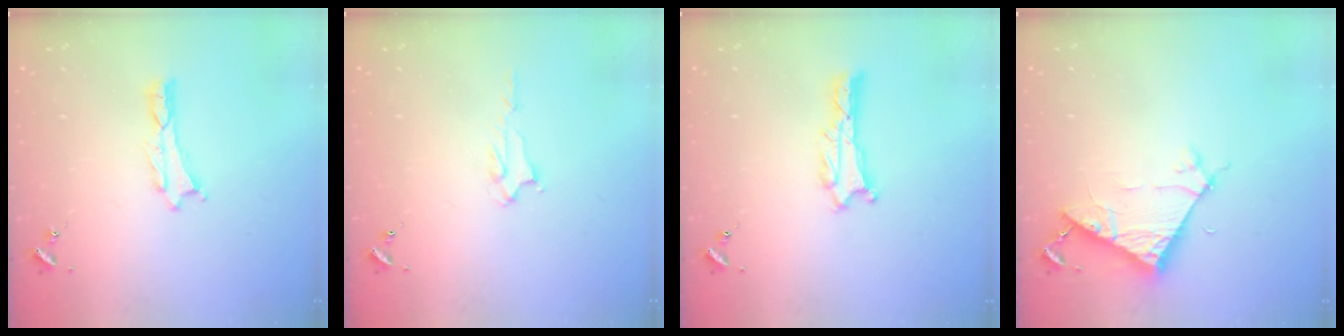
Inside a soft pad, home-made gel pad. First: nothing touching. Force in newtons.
{"total": 2.2, "press": 2.2, "slide": 0.4}
{"total": 1.3, "press": 1.2, "slide": 0.1}
{"total": 6.7, "press": 6.7, "slide": 0.3}